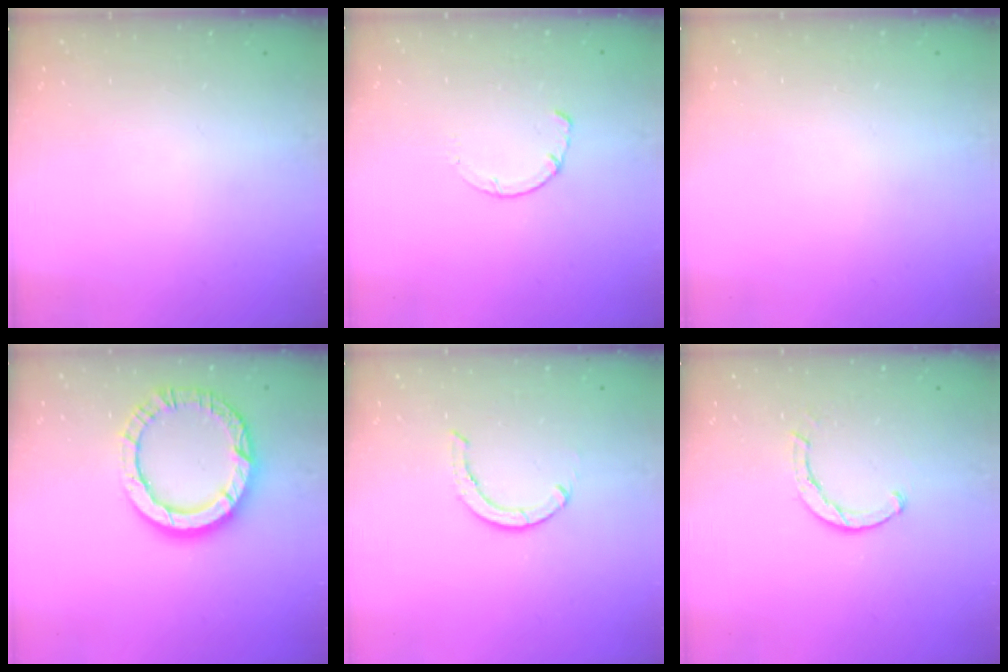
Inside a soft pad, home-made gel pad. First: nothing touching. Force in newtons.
{"total": 1.4, "press": 1.4, "slide": 0.3}
{"total": 2.6, "press": 2.6, "slide": 0.2}
{"total": 12.7, "press": 12.6, "slide": 1.2}
{"total": 2.9, "press": 2.9, "slide": 0.1}
{"total": 2.5, "press": 2.5, "slide": 0.1}